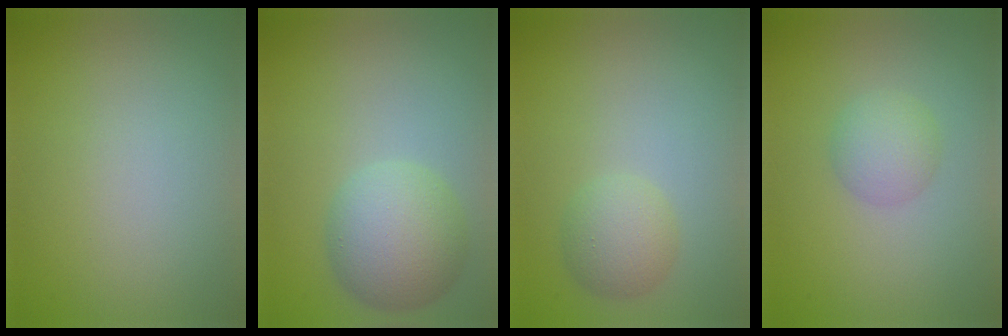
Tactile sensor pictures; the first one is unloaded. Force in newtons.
{"total": 5.5, "press": 5.5, "slide": 0.3}
{"total": 2.6, "press": 2.6, "slide": 0.1}
{"total": 2.4, "press": 2.4, "slide": 0.1}